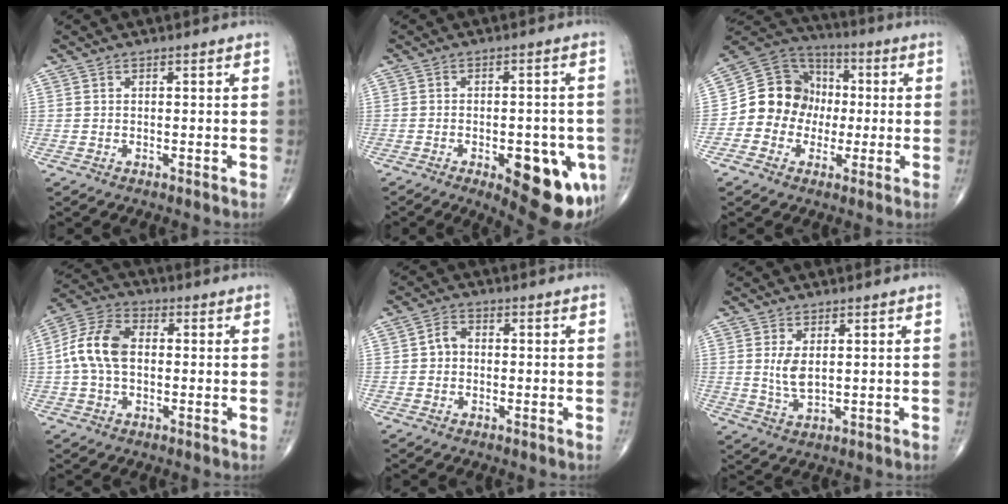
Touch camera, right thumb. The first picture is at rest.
{"total": 15.5, "force": [-6.1, 6.4, 12.8], "torque": [-0.112, 0.009, -0.062]}
{"total": 13.0, "force": [-1.5, 11.9, 5.0], "torque": [-0.043, 0.043, -0.036]}
{"total": 10.2, "force": [0.2, 6.6, 7.8], "torque": [-0.159, 0.028, -0.004]}
{"total": 3.0, "force": [-0.2, 2.5, 1.8], "torque": [-0.021, 0.014, -0.010]}
{"total": 4.1, "force": [0.8, 2.0, 3.5], "torque": [-0.066, -0.013, 0.024]}